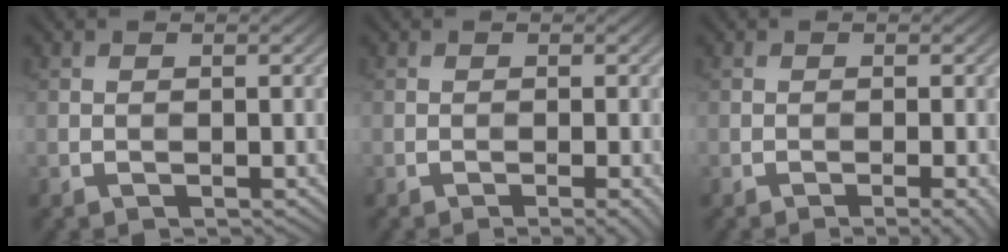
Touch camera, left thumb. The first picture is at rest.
{"total": 1.8, "force": [-0.8, 0.2, 1.5], "torque": [-0.021, 0.002, -0.014]}
{"total": 2.1, "force": [-1.0, 0.3, 1.8], "torque": [-0.023, 0.003, -0.017]}